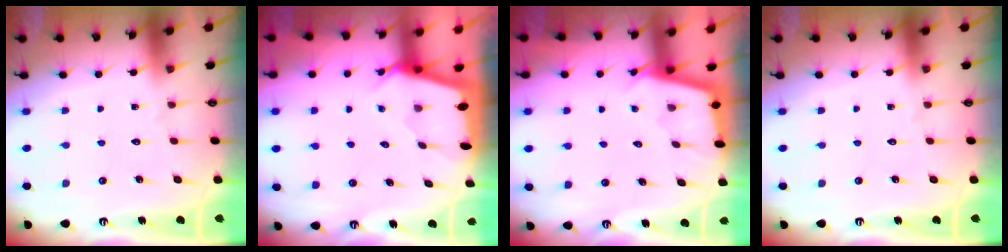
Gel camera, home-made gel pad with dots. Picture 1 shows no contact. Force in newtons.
{"total": 2.1, "press": 2.1, "slide": 0.1}
{"total": 2.3, "press": 2.3, "slide": 0.2}
{"total": 0.0}